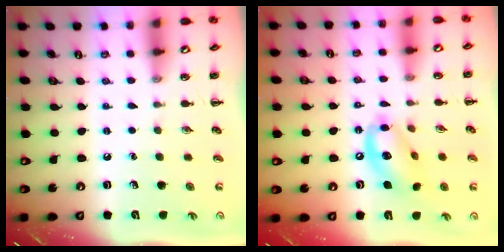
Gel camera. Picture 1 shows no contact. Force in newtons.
{"total": 13.4, "press": 13.0, "slide": 3.3}